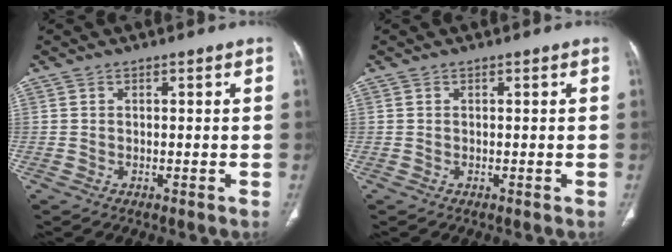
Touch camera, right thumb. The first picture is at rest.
{"total": 0.0}